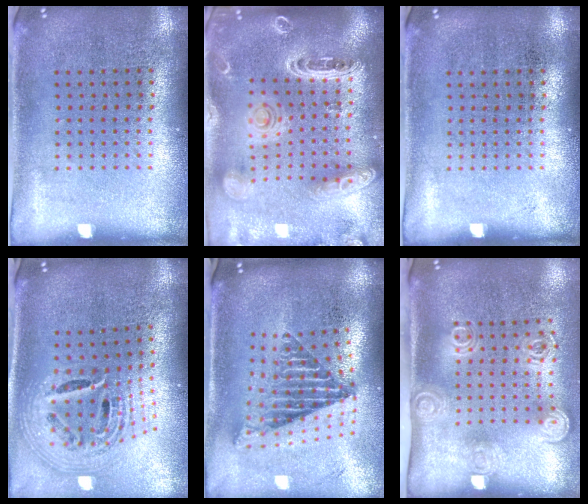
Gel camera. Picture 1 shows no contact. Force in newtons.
{"total": 2.6, "press": 2.3, "slide": 1.1}
{"total": 0.0}
{"total": 2.8, "press": 1.9, "slide": 2.0}
{"total": 2.5, "press": 1.7, "slide": 1.9}
{"total": 2.0, "press": 1.5, "slide": 1.3}